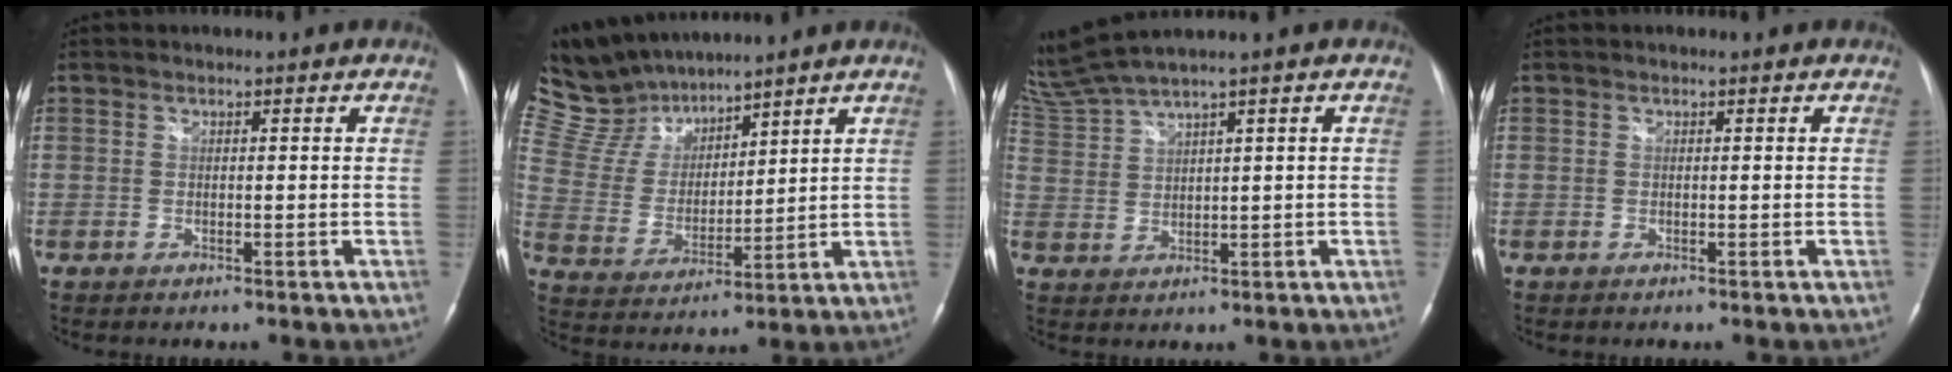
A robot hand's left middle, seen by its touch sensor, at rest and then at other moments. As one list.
[{"total": 11.1, "force": [10.4, 3.0, 2.3], "torque": [-0.070, 0.017, 0.217]}, {"total": 6.5, "force": [5.7, -1.4, 2.7], "torque": [-0.076, 0.012, 0.127]}, {"total": 0.0}]